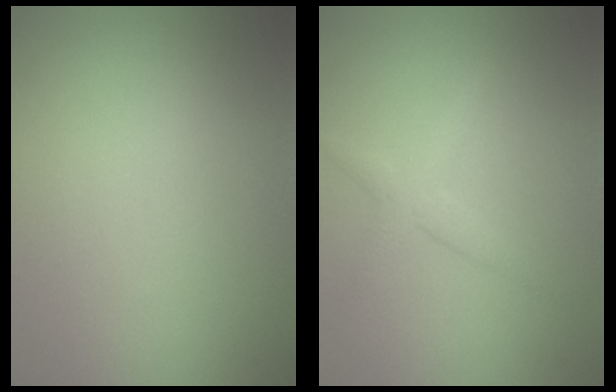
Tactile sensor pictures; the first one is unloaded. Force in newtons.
{"total": 1.8, "press": 1.8, "slide": 0.1}